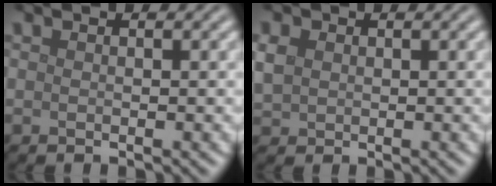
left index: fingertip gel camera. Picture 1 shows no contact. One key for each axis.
{"total": 2.1, "fx": 0.5, "fy": 1.8, "fz": 0.9, "tx": -0.026, "ty": 0.004, "tz": 0.010}